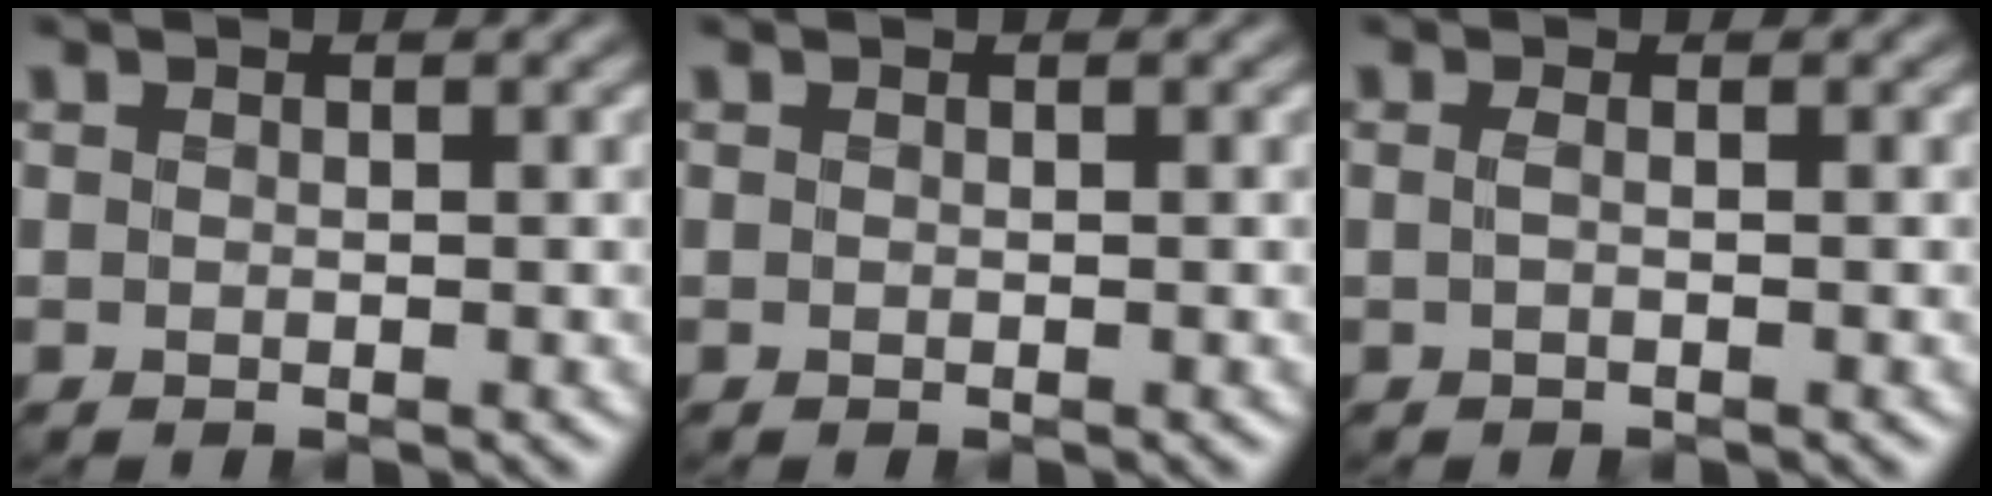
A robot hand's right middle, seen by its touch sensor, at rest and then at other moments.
{"total": 0.0}
{"total": 0.8, "force": [-0.3, 0.2, 0.6], "torque": [-0.013, 0.000, -0.012]}